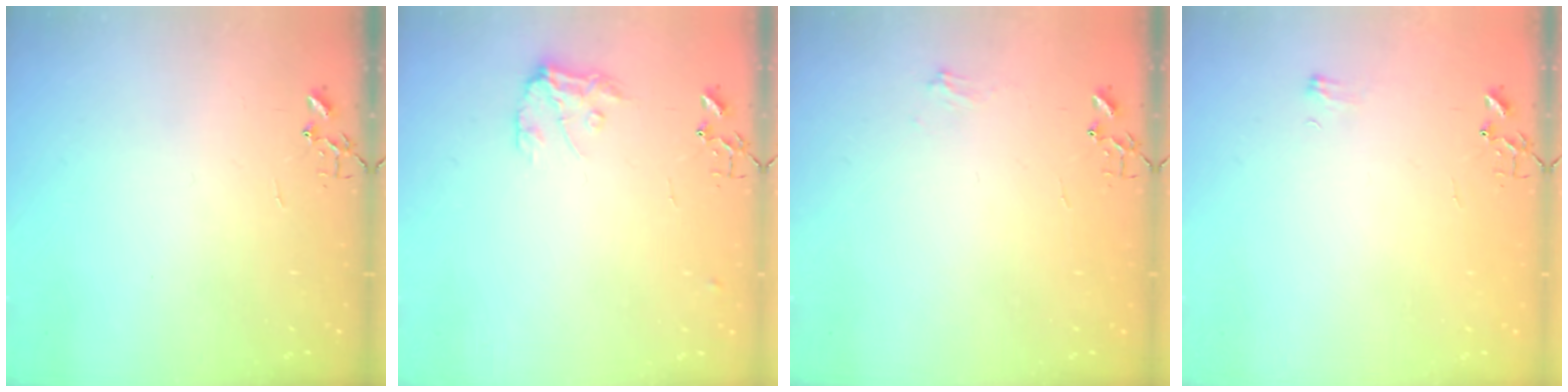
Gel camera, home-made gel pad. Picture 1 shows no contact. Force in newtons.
{"total": 9.8, "press": 9.8, "slide": 0.6}
{"total": 6.1, "press": 6.1, "slide": 0.7}
{"total": 4.7, "press": 4.7, "slide": 0.5}